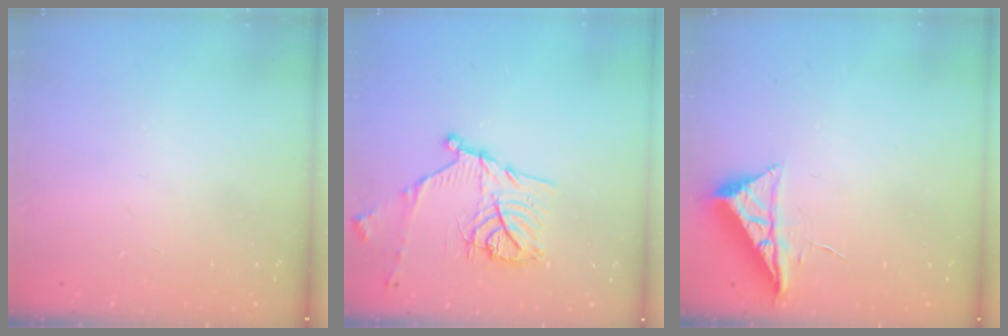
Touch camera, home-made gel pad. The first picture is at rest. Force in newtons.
{"total": 16.1, "press": 16.1, "slide": 1.3}
{"total": 6.1, "press": 6.1, "slide": 0.7}